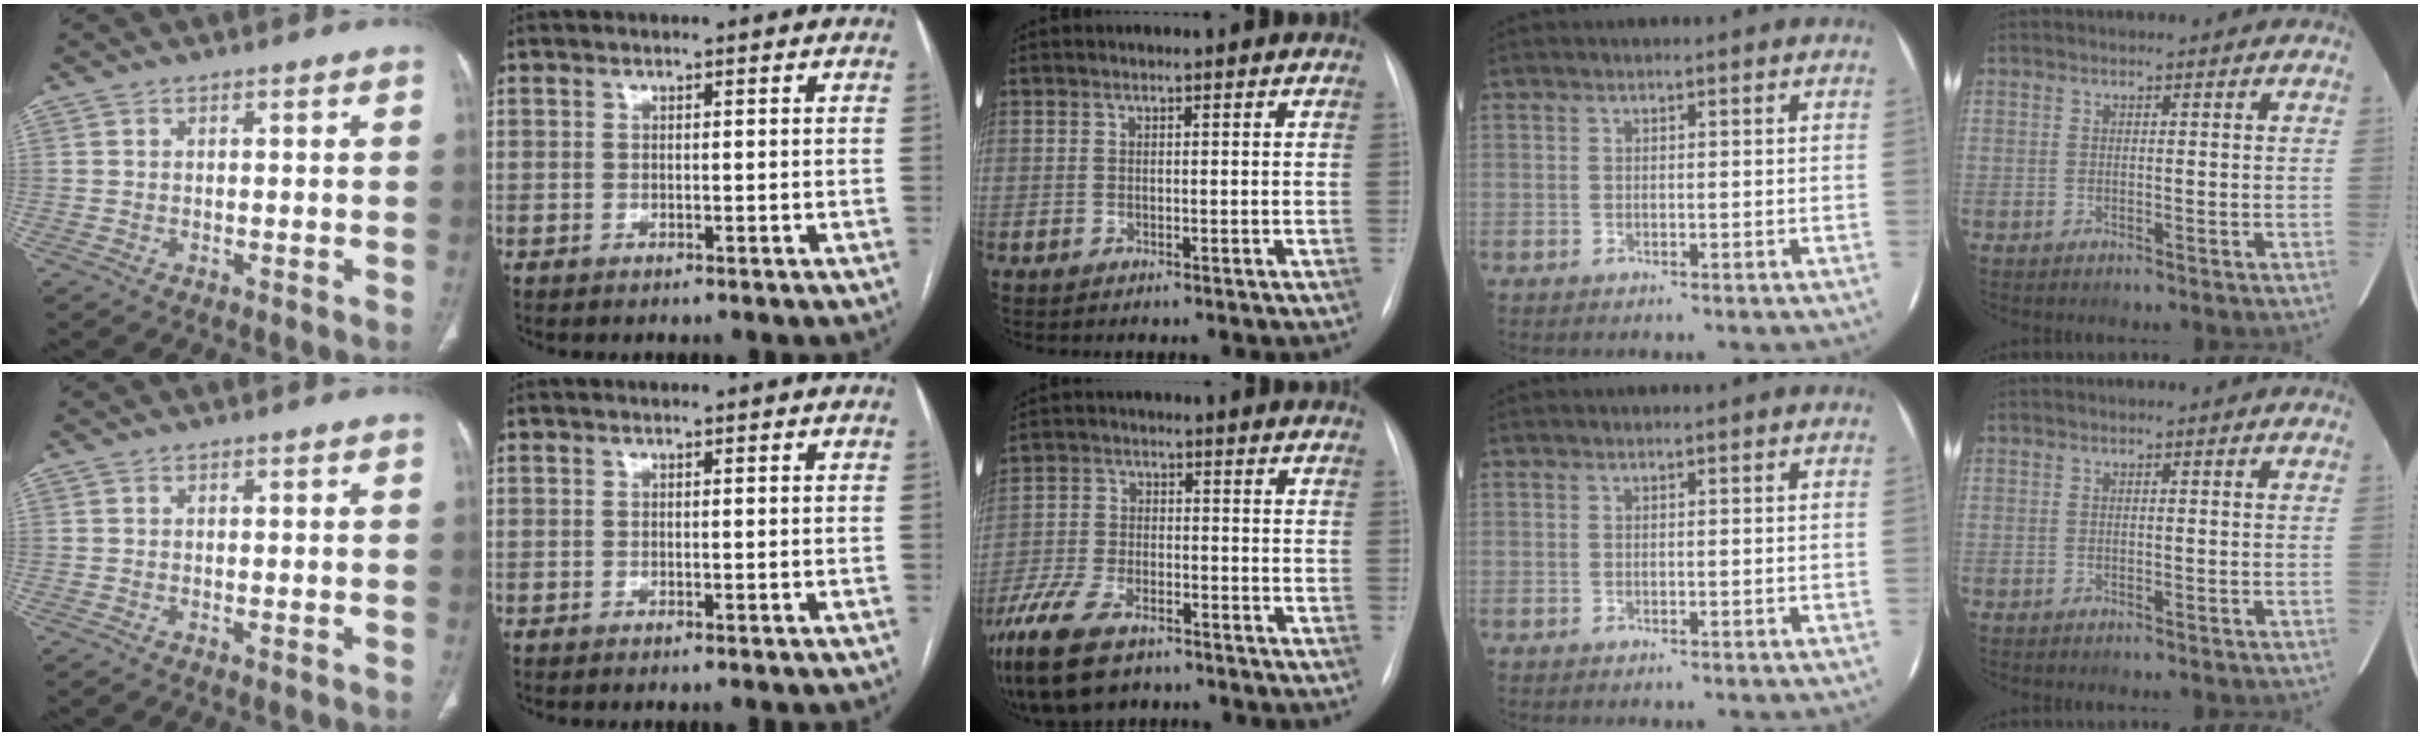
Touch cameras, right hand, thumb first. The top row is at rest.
{"middle": {"total": 13.8, "force": [-9.8, 5.8, 7.9], "torque": [-0.186, -0.021, -0.172]}}